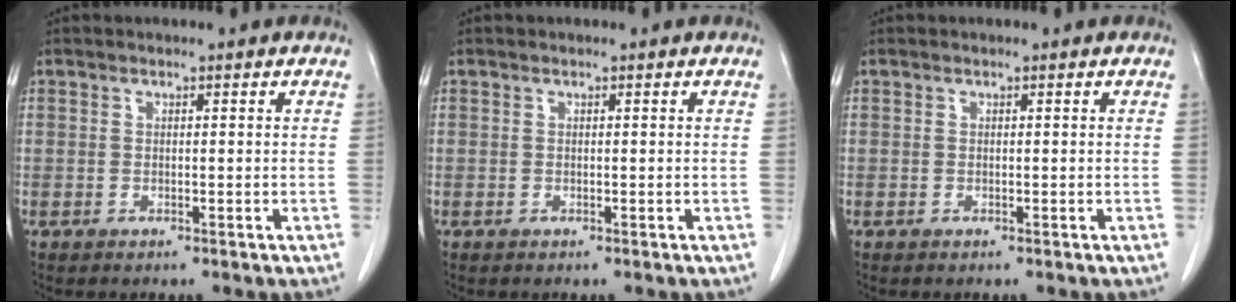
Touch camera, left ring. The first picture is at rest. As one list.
[{"total": 0.0}, {"total": 0.0}]